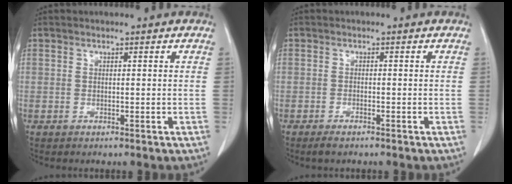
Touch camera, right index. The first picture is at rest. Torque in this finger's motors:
{"motor_torque": [0.12, -0.07, 0.04, 0.02]}